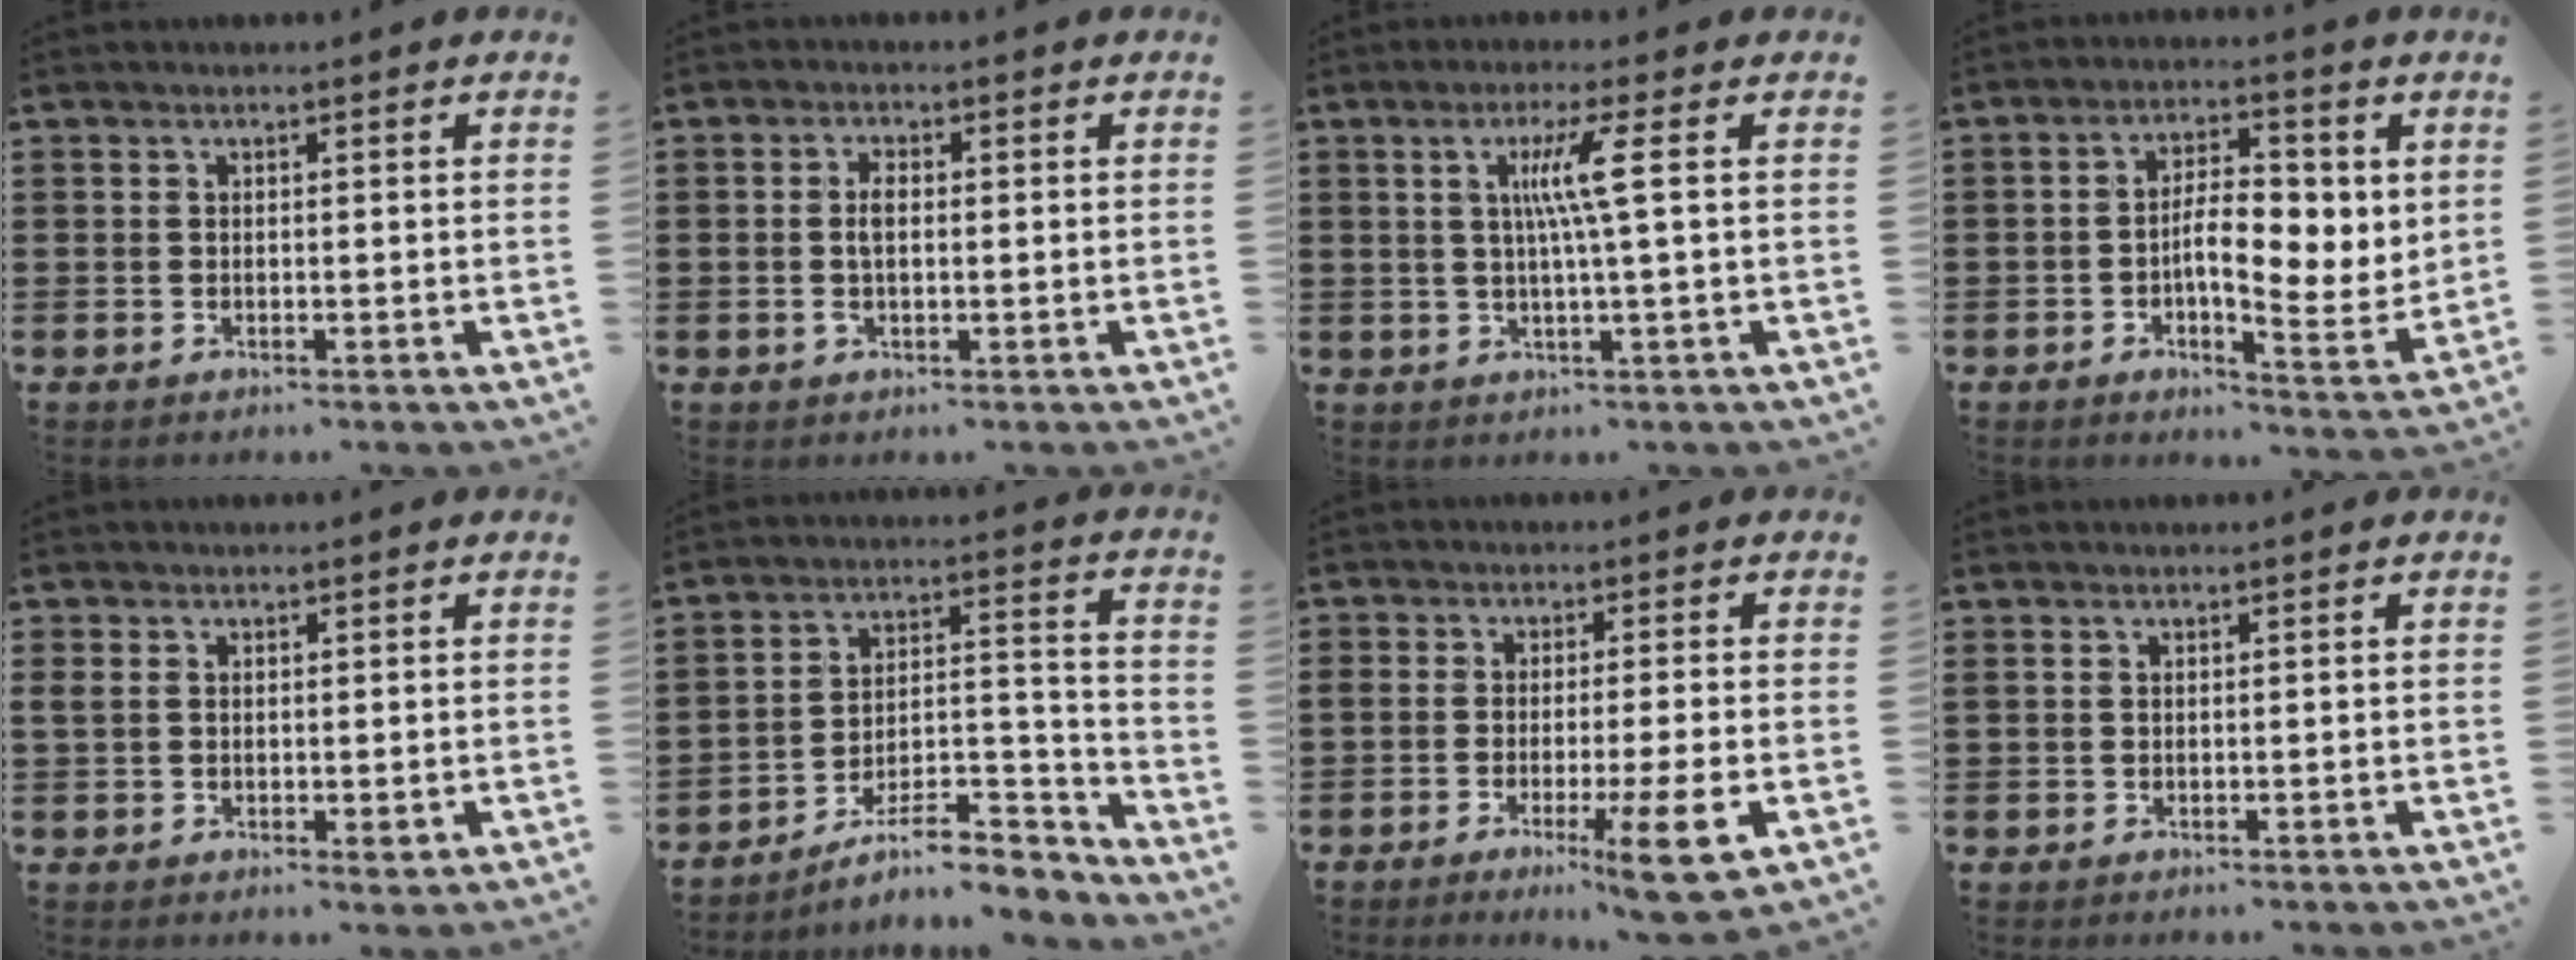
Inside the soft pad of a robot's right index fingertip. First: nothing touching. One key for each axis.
{"total": 3.1, "fx": -0.1, "fy": 1.3, "fz": 2.9, "tx": -0.063, "ty": 0.001, "tz": -0.006}
{"total": 6.1, "fx": 1.1, "fy": -0.8, "fz": 5.9, "tx": -0.117, "ty": -0.005, "tz": 0.011}
{"total": 7.2, "fx": 0.6, "fy": 3.2, "fz": 6.4, "tx": -0.109, "ty": -0.004, "tz": 0.005}
{"total": 2.4, "fx": 0.4, "fy": 1.5, "fz": 1.8, "tx": -0.044, "ty": 0.002, "tz": 0.006}
{"total": 9.2, "fx": -7.5, "fy": 2.8, "fz": 4.6, "tx": -0.060, "ty": 0.024, "tz": -0.136}
{"total": 8.1, "fx": -3.7, "fy": 0.3, "fz": 7.2, "tx": -0.110, "ty": -0.009, "tz": -0.059}
{"total": 0.0}